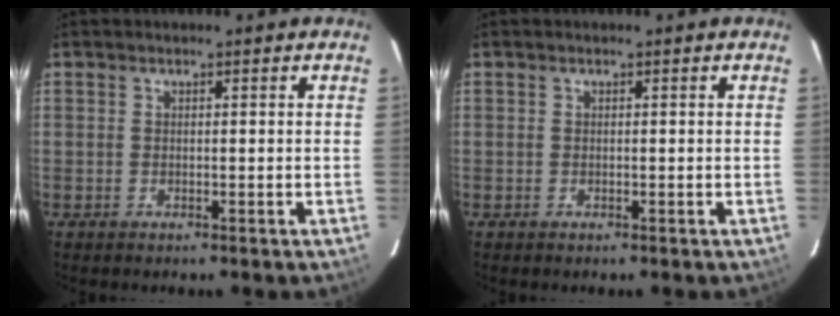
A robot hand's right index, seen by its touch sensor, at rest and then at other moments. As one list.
[{"total": 0.0}]